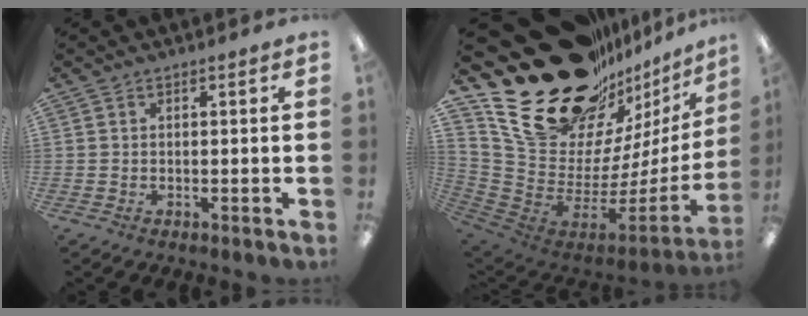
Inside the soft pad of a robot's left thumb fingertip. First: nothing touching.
{"total": 33.6, "force": [20.5, 18.7, 19.0], "torque": [-0.273, -0.160, 0.422]}